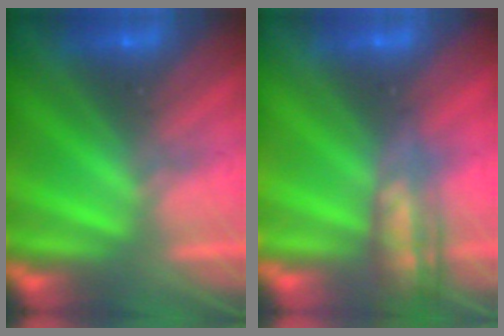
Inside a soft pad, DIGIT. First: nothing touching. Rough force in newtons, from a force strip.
{"total": 2.9}